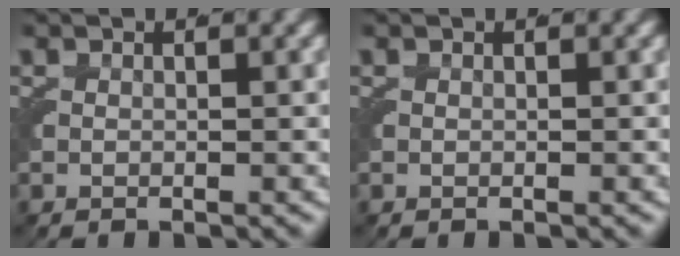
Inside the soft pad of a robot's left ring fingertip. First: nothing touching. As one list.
[{"total": 0.0}]